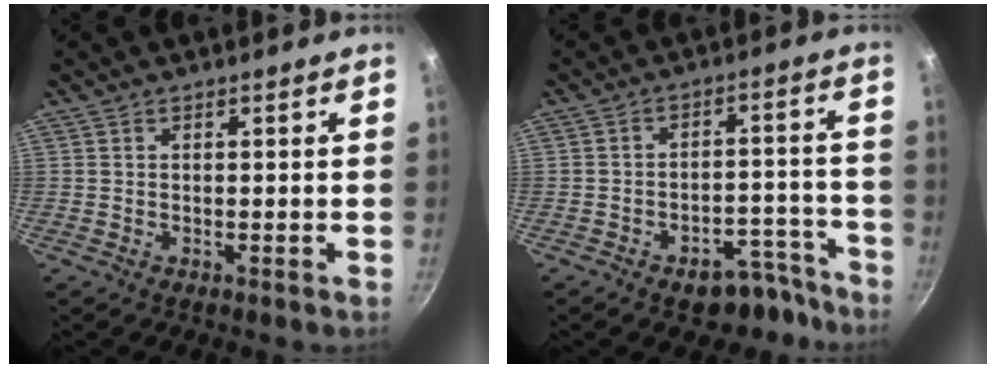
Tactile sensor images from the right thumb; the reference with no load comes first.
{"total": 9.6, "force": [-7.0, 5.3, 4.0], "torque": [0.017, 0.073, -0.079]}